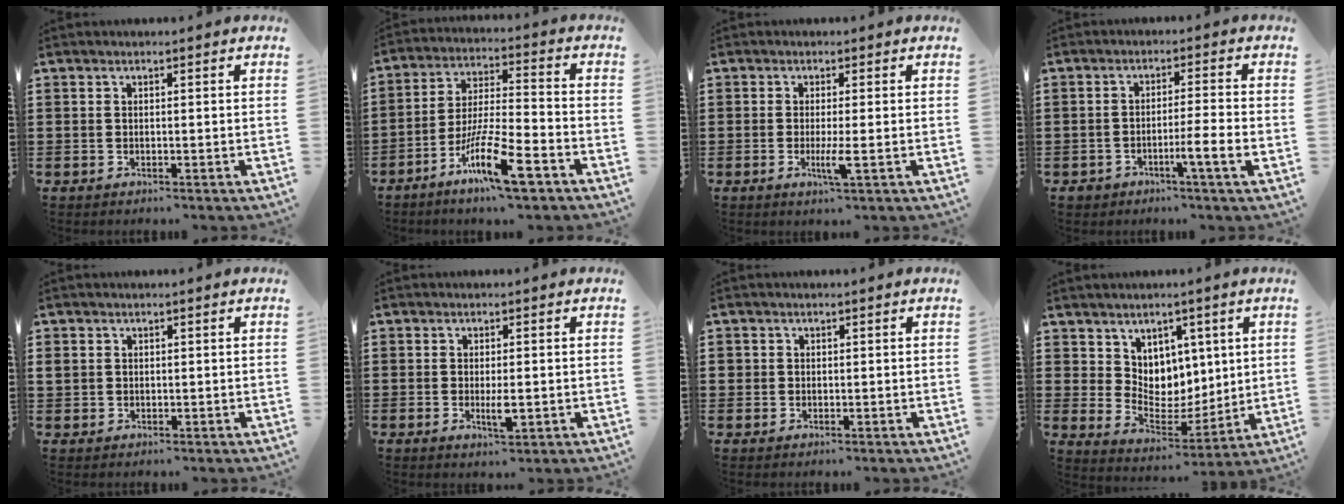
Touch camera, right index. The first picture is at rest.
{"total": 11.7, "force": [-6.8, 1.9, 9.3], "torque": [-0.188, 0.000, -0.129]}
{"total": 3.1, "force": [-0.8, 0.0, 3.0], "torque": [-0.059, -0.011, -0.018]}
{"total": 4.7, "force": [-2.2, 0.1, 4.2], "torque": [-0.067, -0.009, -0.036]}
{"total": 1.2, "force": [0.5, 1.1, 0.2], "torque": [-0.008, 0.006, 0.009]}
{"total": 3.0, "force": [-0.6, 0.9, 2.8], "torque": [-0.056, -0.003, -0.012]}
{"total": 1.0, "force": [0.3, 1.0, 0.1], "torque": [-0.004, 0.005, 0.005]}
{"total": 6.5, "force": [4.3, 4.8, 0.3], "torque": [-0.038, -0.030, 0.084]}